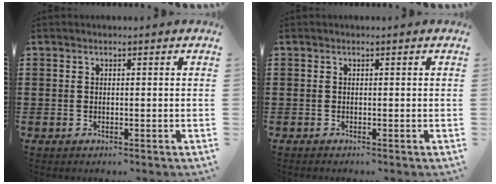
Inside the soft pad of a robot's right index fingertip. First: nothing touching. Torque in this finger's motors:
{"motor_torque": [-0.73, 1.41, -0.02, -0.01]}